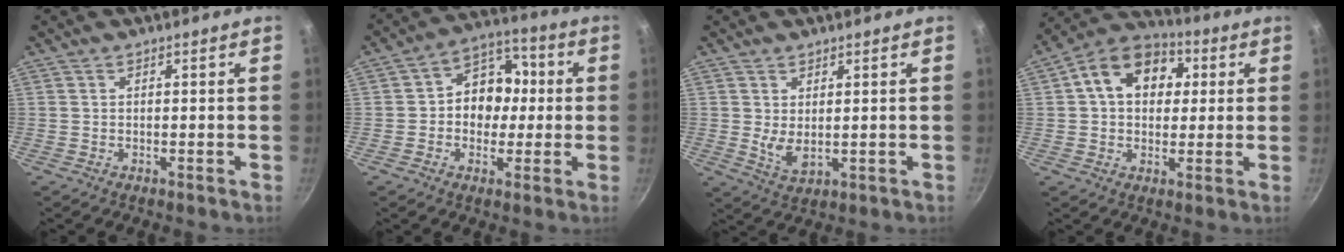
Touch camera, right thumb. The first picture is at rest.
{"total": 10.9, "force": [0.0, 9.0, 6.2], "torque": [-0.034, 0.026, -0.017]}
{"total": 4.3, "force": [0.9, 2.2, 3.6], "torque": [-0.061, -0.020, 0.026]}
{"total": 14.0, "force": [3.2, 10.4, 8.8], "torque": [-0.112, 0.021, 0.032]}